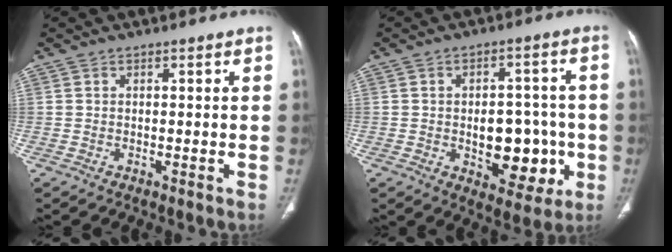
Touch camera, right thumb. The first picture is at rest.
{"total": 12.7, "force": [-2.4, 7.8, 9.8], "torque": [-0.091, 0.019, -0.019]}